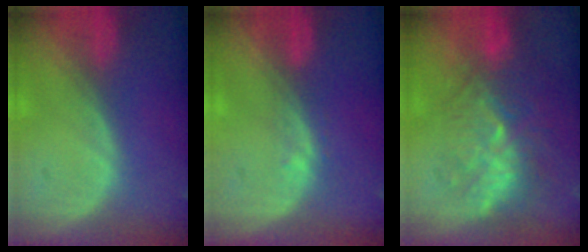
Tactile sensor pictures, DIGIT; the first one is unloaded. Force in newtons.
{"total": 1.0, "press": 1.0, "slide": 0.2}
{"total": 9.1, "press": 8.4, "slide": 3.4}